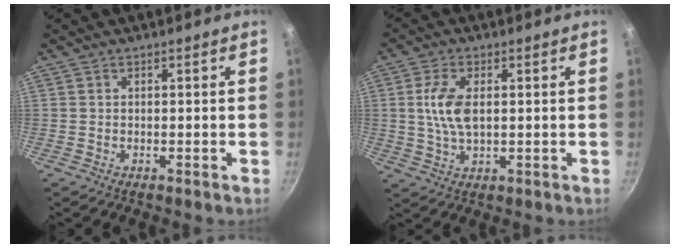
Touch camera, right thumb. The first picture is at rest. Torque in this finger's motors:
{"motor_torque": [0.46, 1.45, 1.27, 0.33, 0.36]}